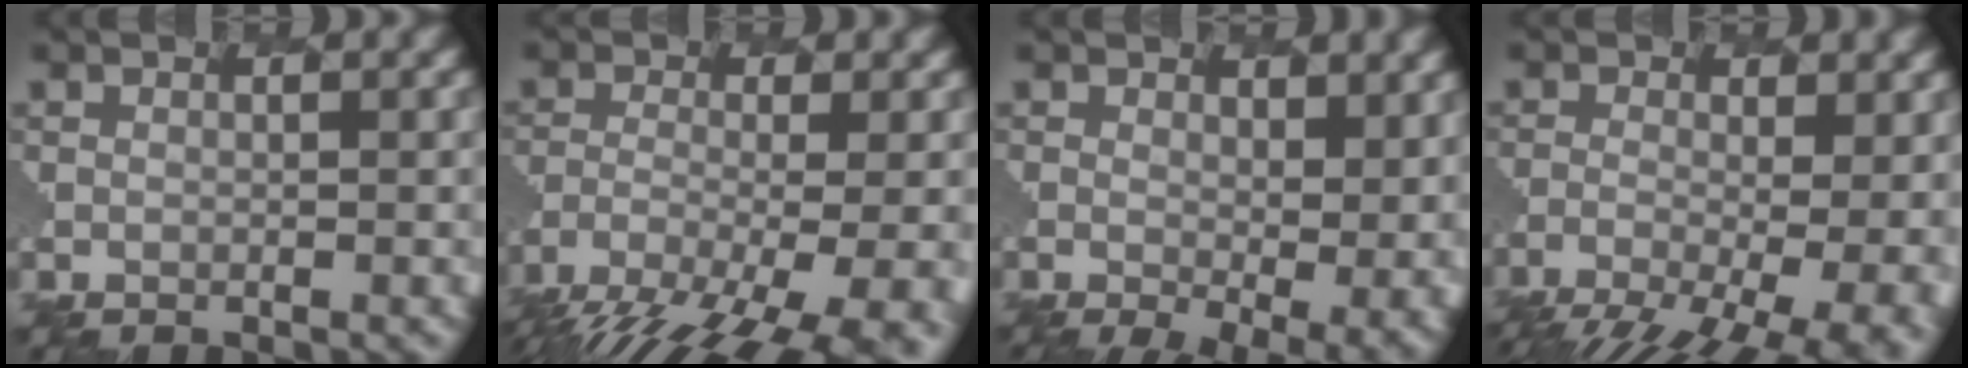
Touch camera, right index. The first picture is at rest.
{"total": 13.3, "force": [-10.1, 3.5, 7.8], "torque": [-0.144, -0.035, -0.142]}
{"total": 5.5, "force": [-0.9, 1.9, 5.1], "torque": [-0.071, -0.013, -0.004]}
{"total": 13.2, "force": [-7.6, 5.4, 9.3], "torque": [-0.113, -0.017, -0.074]}